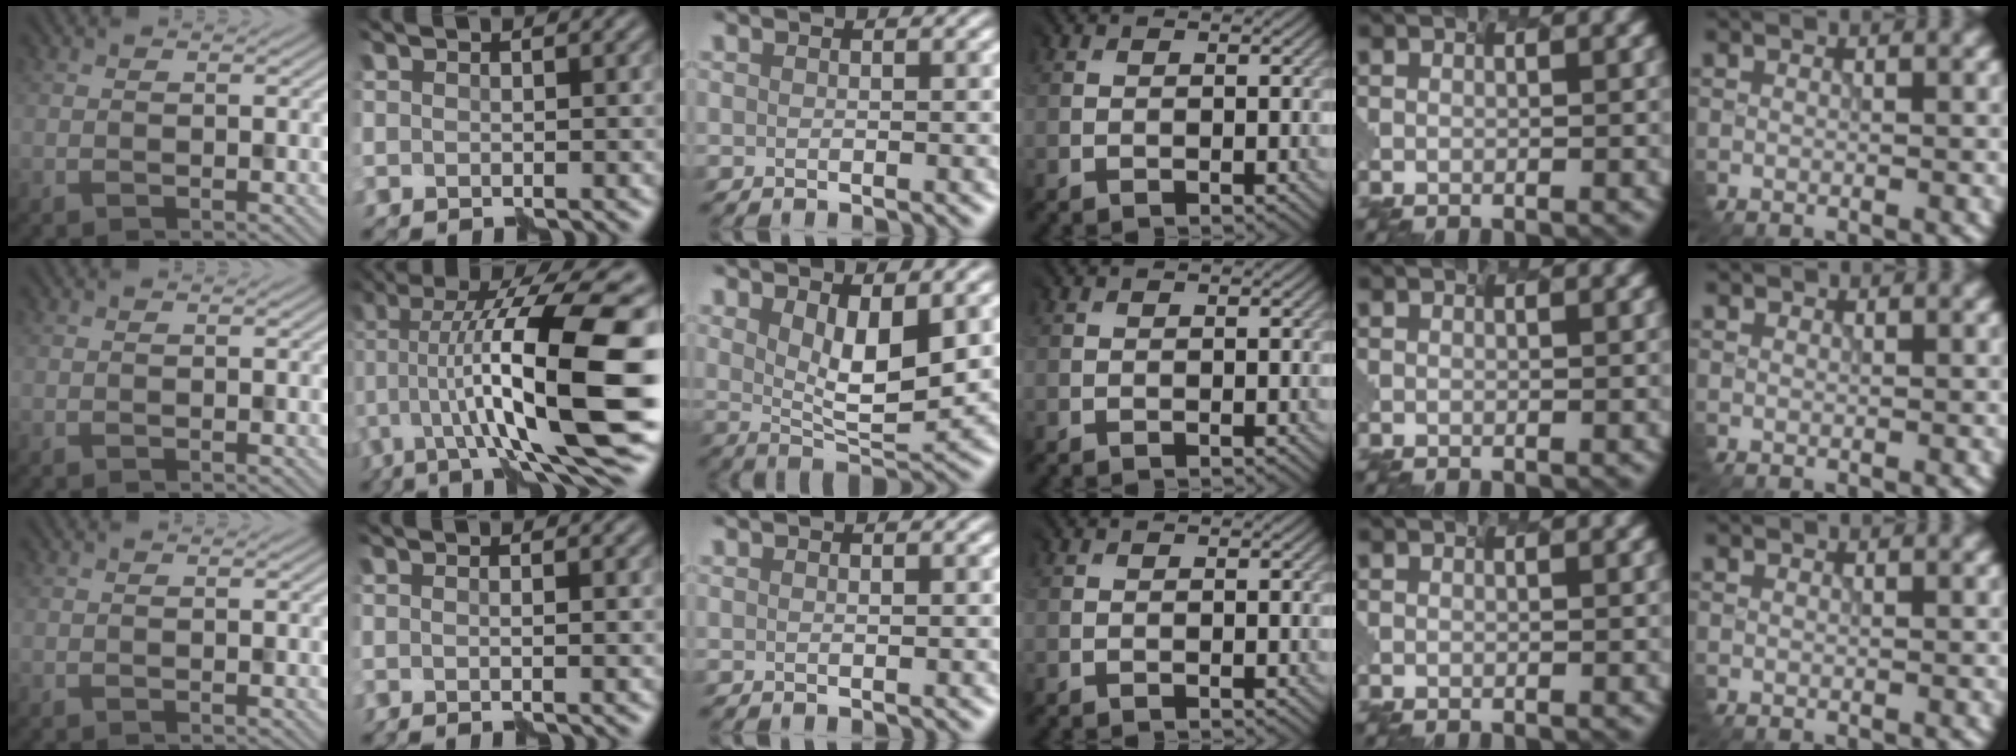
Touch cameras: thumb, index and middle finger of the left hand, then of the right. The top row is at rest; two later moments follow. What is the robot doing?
{"motion": "assemble", "object": "hinged jar"}